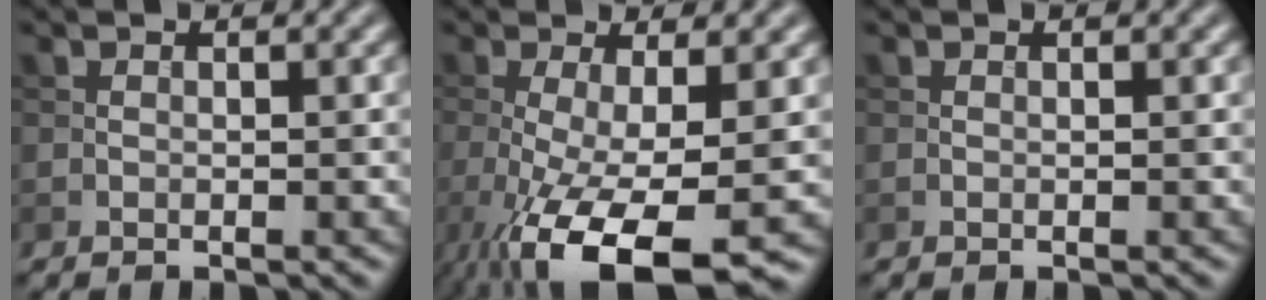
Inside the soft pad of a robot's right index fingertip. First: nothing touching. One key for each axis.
{"total": 9.5, "fx": -3.9, "fy": 2.6, "fz": 8.2, "tx": -0.155, "ty": -0.022, "tz": -0.063}
{"total": 0.0}